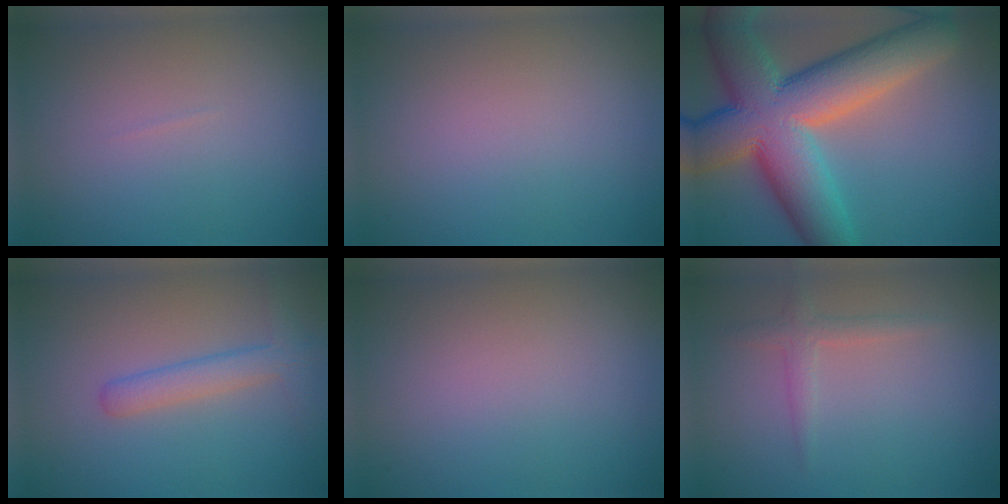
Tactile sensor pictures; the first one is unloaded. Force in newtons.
{"total": 0.0}
{"total": 14.6, "press": 14.5, "slide": 0.6}
{"total": 2.7, "press": 2.7, "slide": 0.1}
{"total": 0.0}
{"total": 1.7, "press": 1.7, "slide": 0.1}